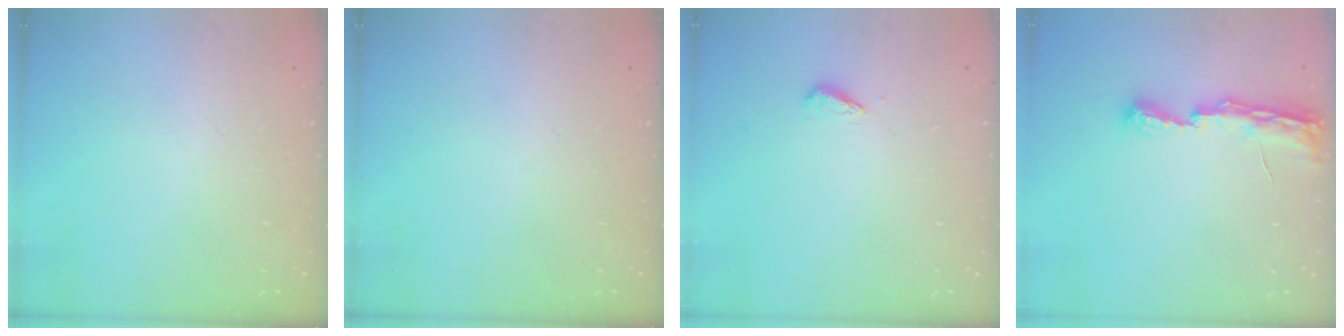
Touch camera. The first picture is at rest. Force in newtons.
{"total": 0.0}
{"total": 3.0, "press": 2.9, "slide": 0.6}
{"total": 7.6, "press": 7.5, "slide": 0.6}